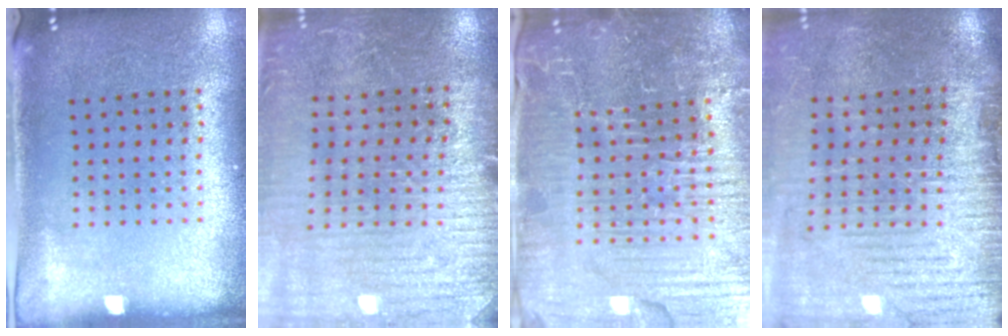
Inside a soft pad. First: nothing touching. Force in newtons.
{"total": 3.0, "press": 3.0, "slide": 0.4}
{"total": 6.7, "press": 6.0, "slide": 3.0}
{"total": 4.4, "press": 3.7, "slide": 2.3}